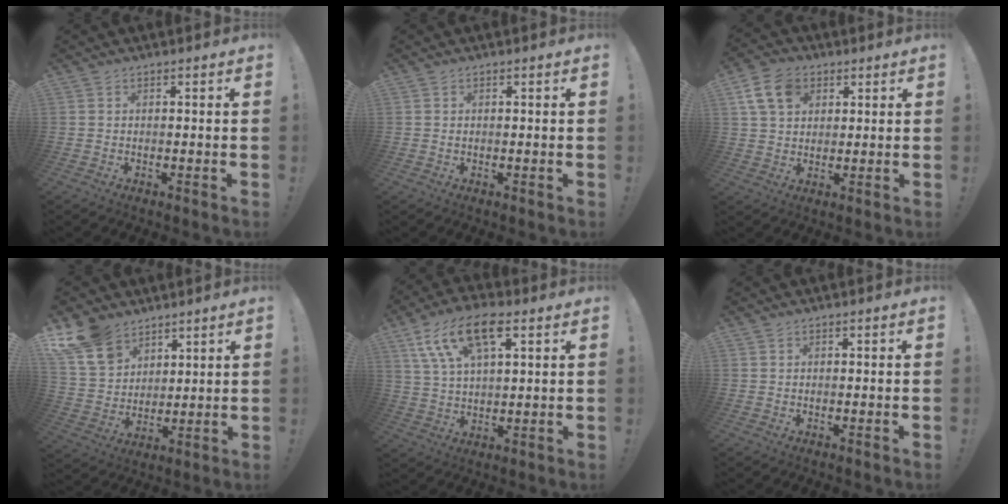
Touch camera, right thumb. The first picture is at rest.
{"total": 0.0}
{"total": 10.7, "force": [4.6, 7.6, 5.9], "torque": [-0.100, -0.008, 0.089]}
{"total": 13.8, "force": [9.6, 8.5, 5.1], "torque": [-0.103, -0.052, 0.191]}
{"total": 14.6, "force": [7.3, 6.8, 10.7], "torque": [-0.201, -0.014, 0.131]}
{"total": 0.0}